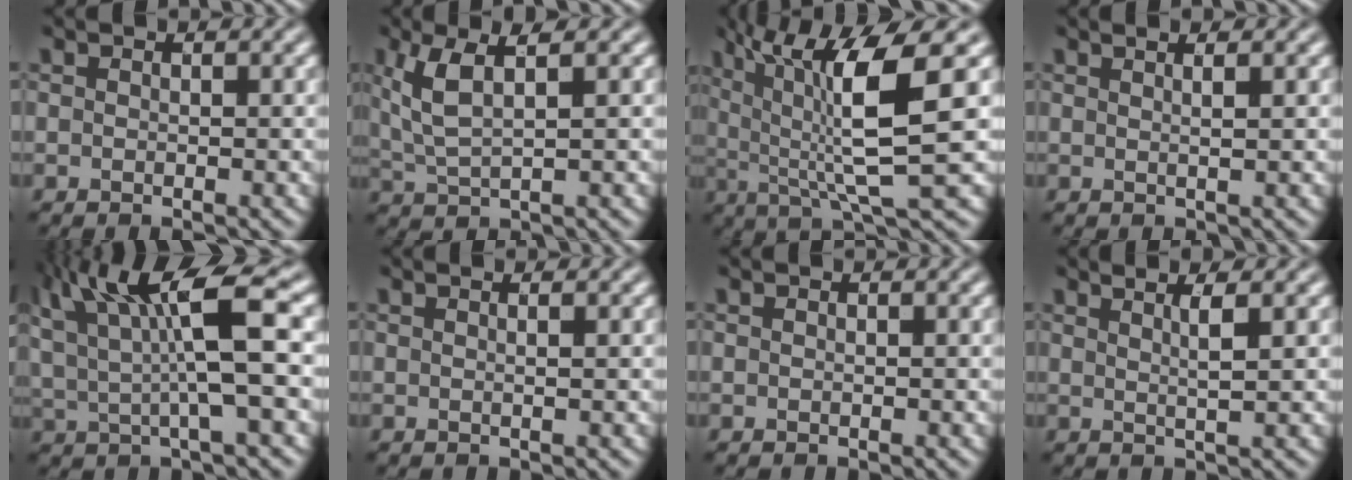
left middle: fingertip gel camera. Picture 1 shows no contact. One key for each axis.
{"total": 4.1, "fx": 1.3, "fy": 1.2, "fz": 3.7, "tx": -0.092, "ty": 0.001, "tz": 0.036}
{"total": 9.5, "fx": 2.1, "fy": 2.2, "fz": 9.0, "tx": -0.159, "ty": -0.003, "tz": 0.043}
{"total": 2.2, "fx": 1.1, "fy": 0.9, "fz": 1.6, "tx": -0.002, "ty": 0.008, "tz": -0.009}
{"total": 11.0, "fx": 3.0, "fy": 2.7, "fz": 10.3, "tx": -0.199, "ty": 0.010, "tz": 0.061}
{"total": 1.6, "fx": 0.6, "fy": 0.8, "fz": 1.3, "tx": 0.000, "ty": 0.005, "tz": -0.014}
{"total": 0.0}
{"total": 1.9, "fx": 0.7, "fy": 0.3, "fz": 1.7, "tx": -0.028, "ty": -0.001, "tz": 0.013}